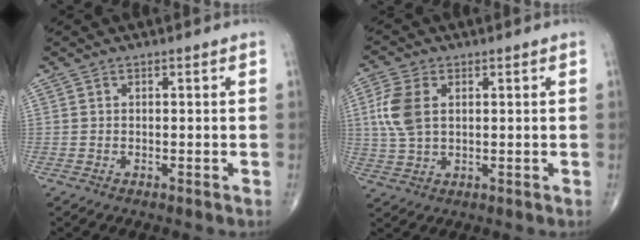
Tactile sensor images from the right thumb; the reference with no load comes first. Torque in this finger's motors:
{"motor_torque": [0.78, 1.24, 0.64, 0.02, 0.08]}